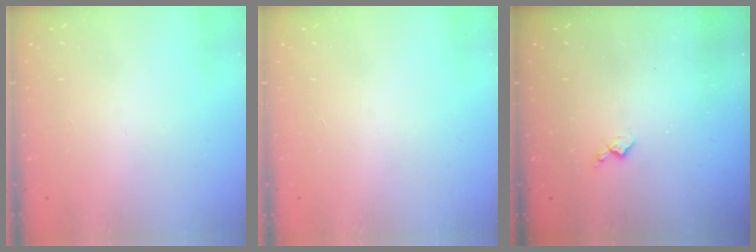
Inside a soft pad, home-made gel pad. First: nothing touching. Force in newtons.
{"total": 0.0}
{"total": 4.6, "press": 4.5, "slide": 0.7}